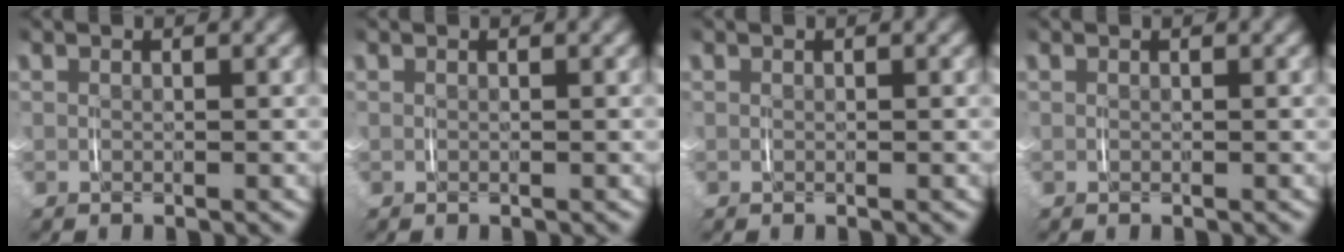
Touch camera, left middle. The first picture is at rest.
{"total": 0.0}
{"total": 0.0}
{"total": 0.0}